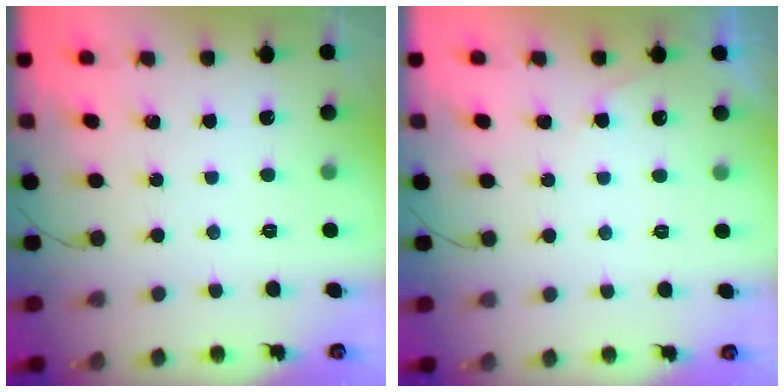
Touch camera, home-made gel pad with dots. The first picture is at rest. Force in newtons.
{"total": 4.4, "press": 4.4, "slide": 0.1}